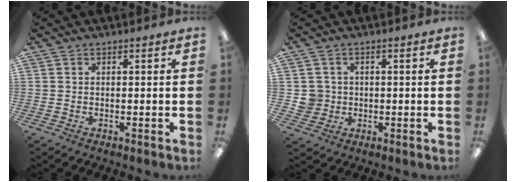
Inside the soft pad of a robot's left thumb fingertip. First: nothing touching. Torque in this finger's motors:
{"motor_torque": [-0.04, 0.01, -0.04, 0.03, 0.00]}